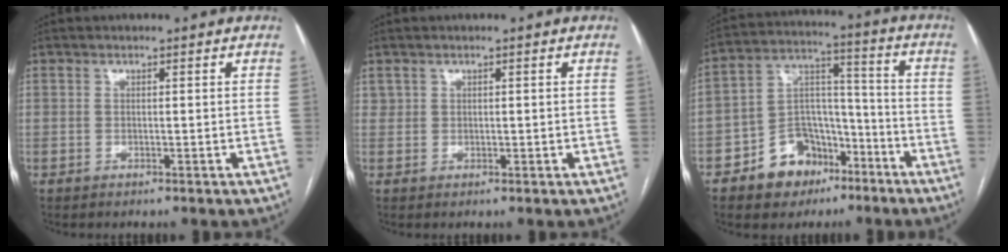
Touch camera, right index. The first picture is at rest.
{"total": 1.2, "force": [0.6, 1.0, 0.5], "torque": [-0.007, 0.006, 0.014]}
{"total": 12.1, "force": [-7.0, 8.3, 5.4], "torque": [-0.094, 0.033, -0.112]}